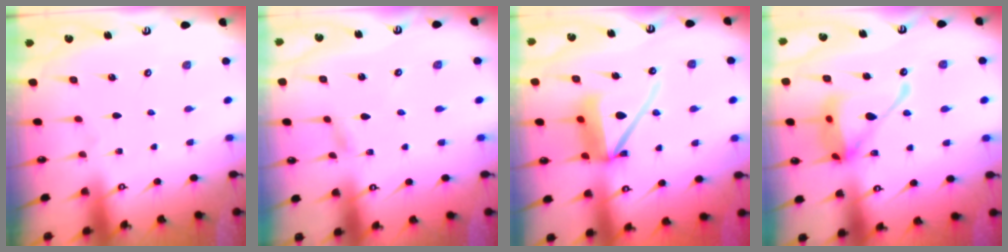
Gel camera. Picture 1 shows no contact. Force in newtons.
{"total": 1.9, "press": 1.9, "slide": 0.2}
{"total": 13.0, "press": 12.9, "slide": 1.8}
{"total": 17.8, "press": 17.7, "slide": 1.7}